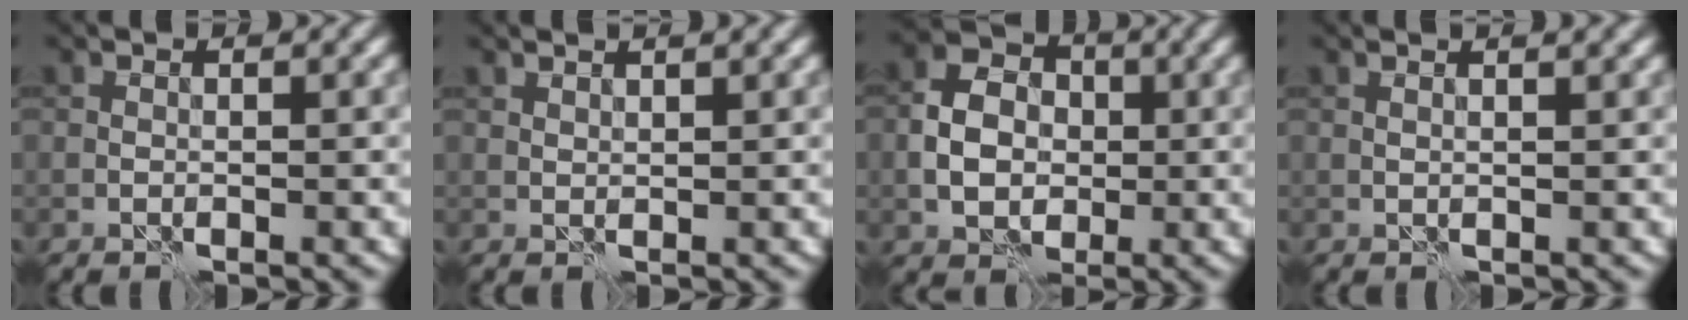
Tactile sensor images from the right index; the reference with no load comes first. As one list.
[{"total": 1.2, "force": [1.1, 0.2, 0.5], "torque": [-0.009, 0.001, 0.016]}, {"total": 4.9, "force": [-0.5, 4.0, 2.9], "torque": [-0.052, 0.005, -0.011]}, {"total": 3.5, "force": [2.1, 1.5, 2.4], "torque": [-0.013, 0.026, -0.001]}]